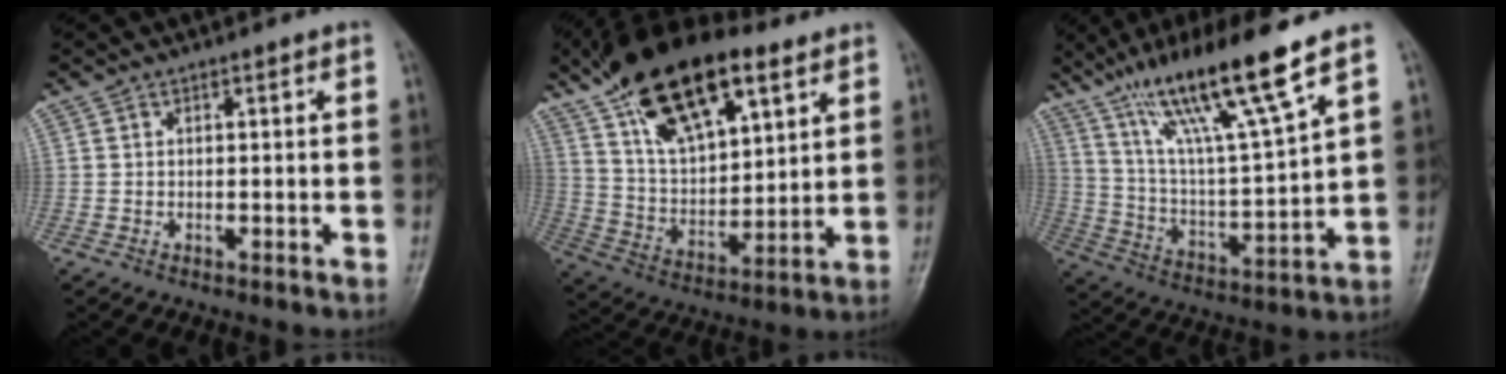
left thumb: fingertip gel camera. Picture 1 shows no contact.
{"total": 21.8, "force": [12.5, 9.7, 14.9], "torque": [-0.231, -0.038, 0.231]}
{"total": 18.8, "force": [12.4, 1.6, 14.0], "torque": [-0.236, -0.056, 0.227]}